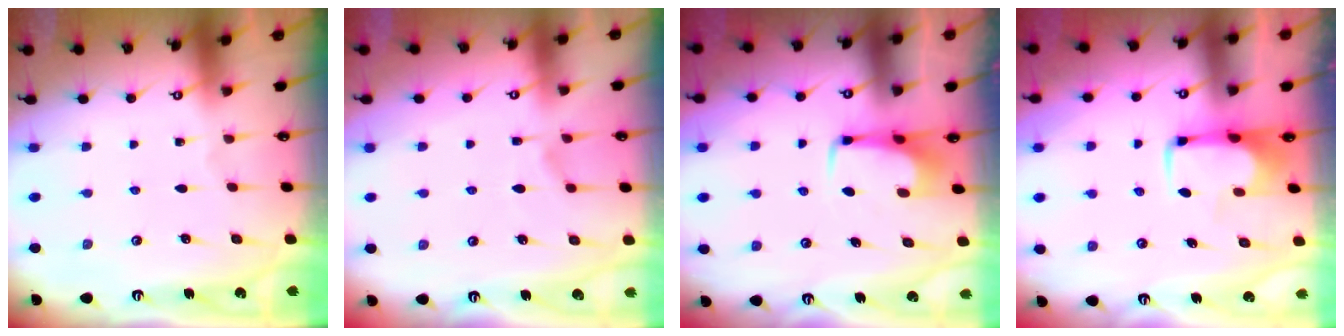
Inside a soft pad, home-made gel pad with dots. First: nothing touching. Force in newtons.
{"total": 2.2, "press": 1.9, "slide": 1.1}
{"total": 2.9, "press": 2.9, "slide": 0.4}
{"total": 2.1, "press": 2.1, "slide": 0.4}